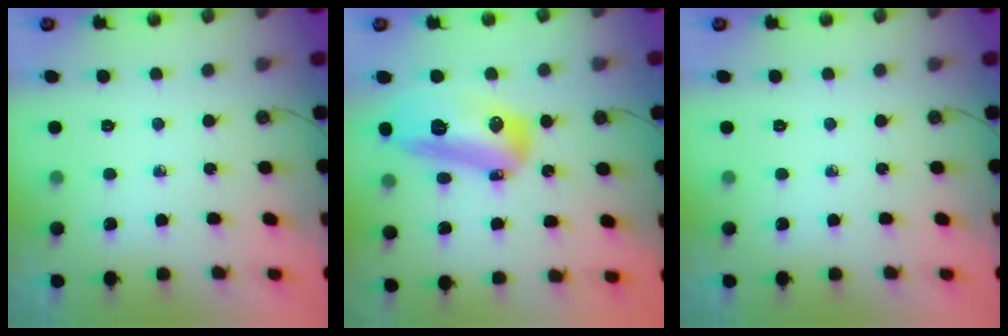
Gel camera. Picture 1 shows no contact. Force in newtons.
{"total": 17.4, "press": 17.1, "slide": 3.1}
{"total": 0.0}